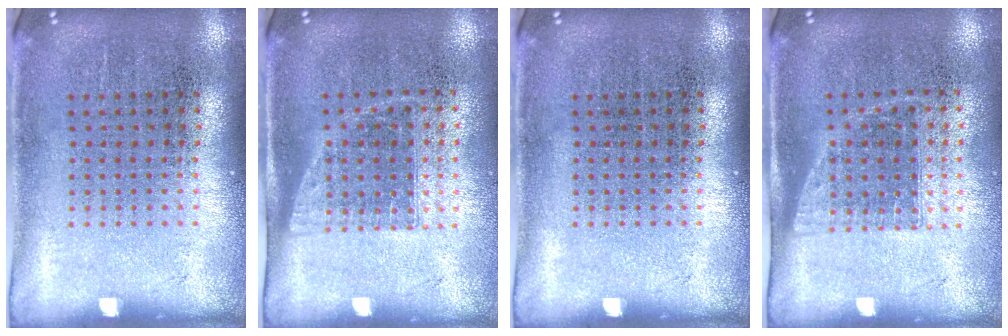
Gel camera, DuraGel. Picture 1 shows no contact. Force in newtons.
{"total": 1.1, "press": 0.9, "slide": 0.6}
{"total": 0.0}
{"total": 1.1, "press": 0.9, "slide": 0.6}